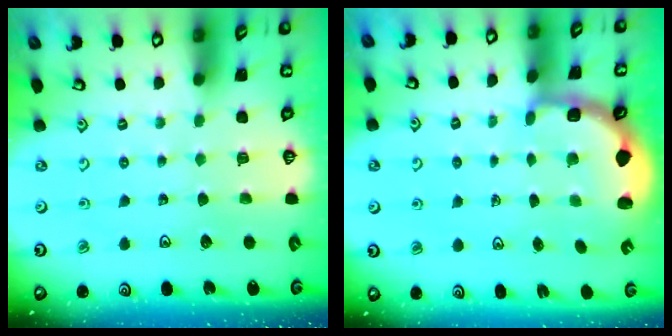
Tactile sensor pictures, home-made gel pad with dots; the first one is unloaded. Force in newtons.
{"total": 2.8, "press": 2.0, "slide": 2.0}